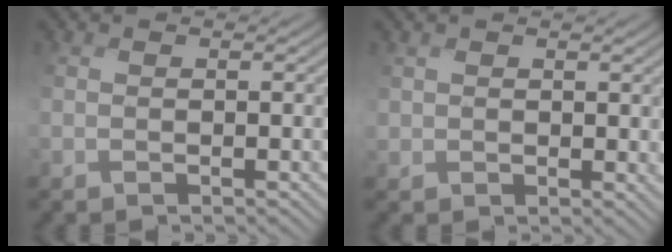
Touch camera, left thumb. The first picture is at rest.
{"total": 1.1, "force": [0.9, 0.5, -0.5], "torque": [0.000, 0.001, 0.010]}